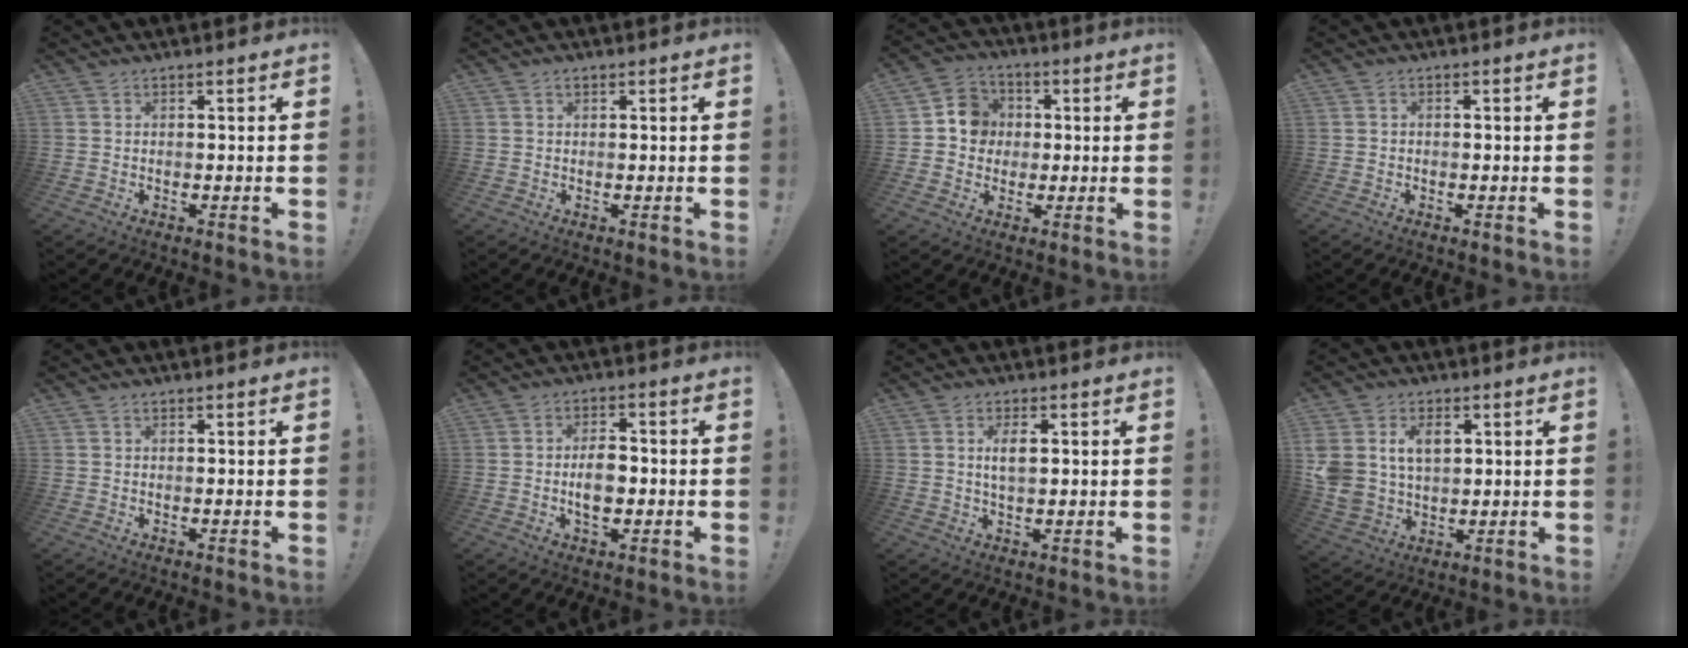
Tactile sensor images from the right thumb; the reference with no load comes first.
{"total": 0.8, "force": [0.5, 0.5, 0.4], "torque": [-0.009, 0.002, 0.009]}
{"total": 9.4, "force": [0.7, 8.9, 3.1], "torque": [-0.035, 0.012, 0.019]}
{"total": 0.8, "force": [-0.6, 0.4, 0.4], "torque": [-0.006, 0.003, -0.010]}
{"total": 0.5, "force": [0.3, 0.3, 0.2], "torque": [0.004, -0.002, 0.005]}
{"total": 7.0, "force": [-1.1, 4.3, 5.4], "torque": [-0.087, 0.004, -0.024]}
{"total": 4.5, "force": [1.1, 1.8, 3.9], "torque": [-0.055, -0.005, 0.014]}
{"total": 10.9, "force": [3.8, 8.4, 5.8], "torque": [-0.101, -0.011, 0.076]}